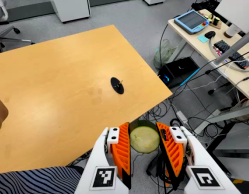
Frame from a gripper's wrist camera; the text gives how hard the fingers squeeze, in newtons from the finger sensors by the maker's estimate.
{"total": 12.0, "left": 12.4, "right": 11.6}